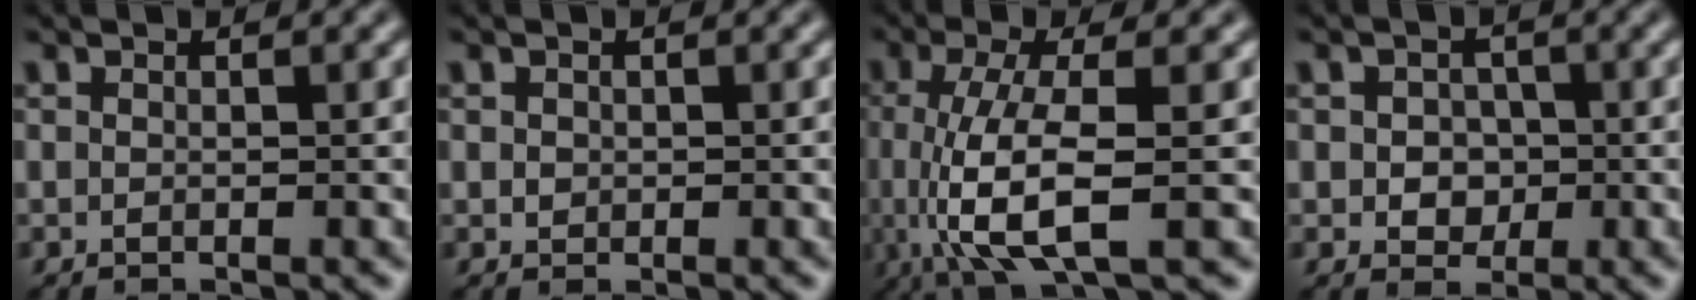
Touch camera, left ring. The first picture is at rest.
{"total": 0.7, "force": [0.2, 0.6, 0.1], "torque": [0.001, -0.002, 0.003]}
{"total": 6.9, "force": [-0.8, 1.9, 6.6], "torque": [-0.135, -0.013, -0.011]}
{"total": 2.6, "force": [-0.1, 2.2, 1.4], "torque": [-0.014, -0.003, -0.008]}